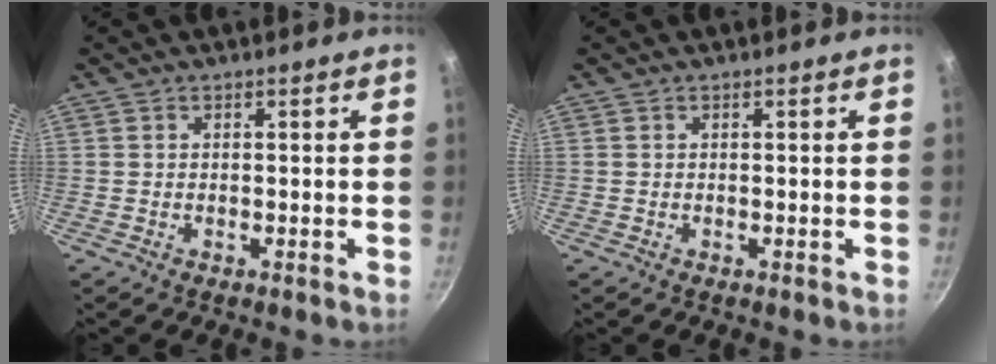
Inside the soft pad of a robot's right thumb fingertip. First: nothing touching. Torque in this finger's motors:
{"motor_torque": [-0.16, 0.15, 0.00, 0.00, 0.00]}